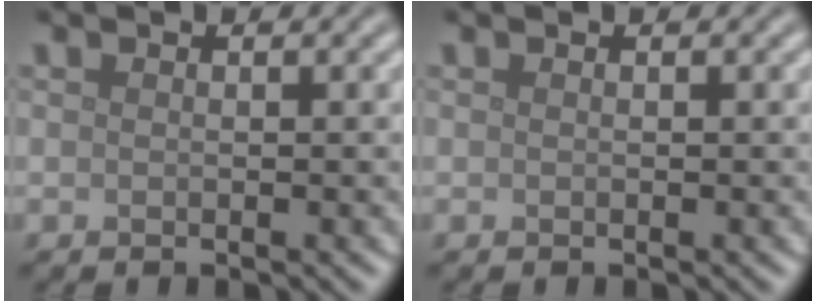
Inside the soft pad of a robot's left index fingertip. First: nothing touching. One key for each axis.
{"total": 0.0}